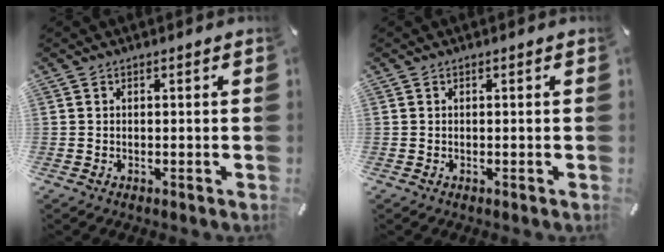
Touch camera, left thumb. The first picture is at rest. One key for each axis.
{"total": 0.0}